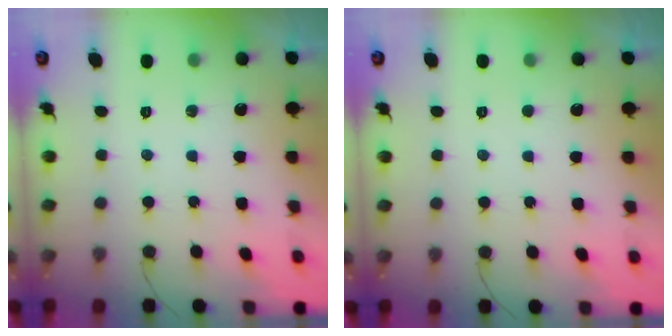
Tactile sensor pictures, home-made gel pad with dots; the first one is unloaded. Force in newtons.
{"total": 1.6, "press": 1.6, "slide": 0.1}